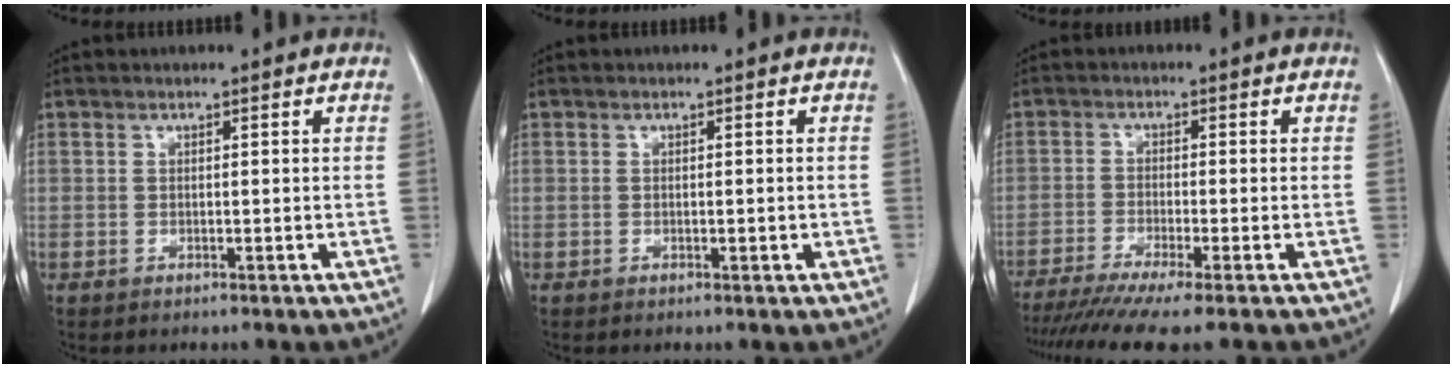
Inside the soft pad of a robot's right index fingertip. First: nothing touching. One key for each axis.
{"total": 0.7, "fx": -0.1, "fy": 0.2, "fz": 0.6, "tx": -0.009, "ty": 0.000, "tz": 0.000}
{"total": 10.5, "fx": -8.4, "fy": -0.8, "fz": 6.2, "tx": -0.083, "ty": -0.022, "tz": -0.130}